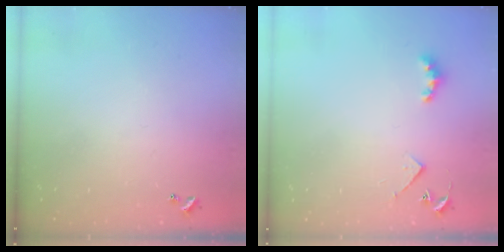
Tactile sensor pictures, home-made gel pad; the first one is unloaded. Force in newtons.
{"total": 4.5, "press": 4.4, "slide": 0.7}